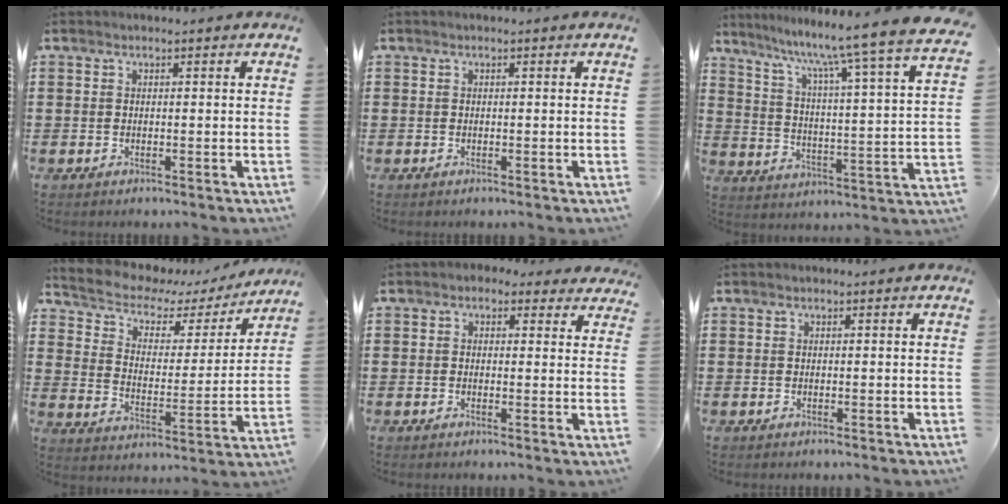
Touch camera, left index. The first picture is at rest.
{"total": 0.0}
{"total": 8.6, "force": [7.2, -1.9, 4.2], "torque": [-0.095, -0.073, 0.104]}
{"total": 4.3, "force": [3.5, 2.3, 1.3], "torque": [-0.050, -0.025, 0.050]}
{"total": 1.7, "force": [1.0, 1.2, 0.6], "torque": [-0.011, 0.003, 0.016]}
{"total": 0.0}